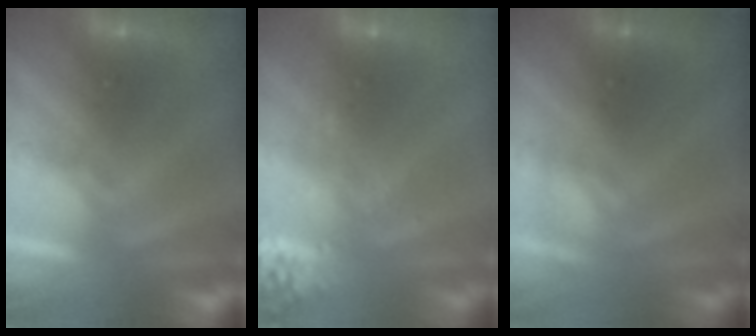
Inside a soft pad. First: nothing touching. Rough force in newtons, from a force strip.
{"total": 2.6}
{"total": 2.4}